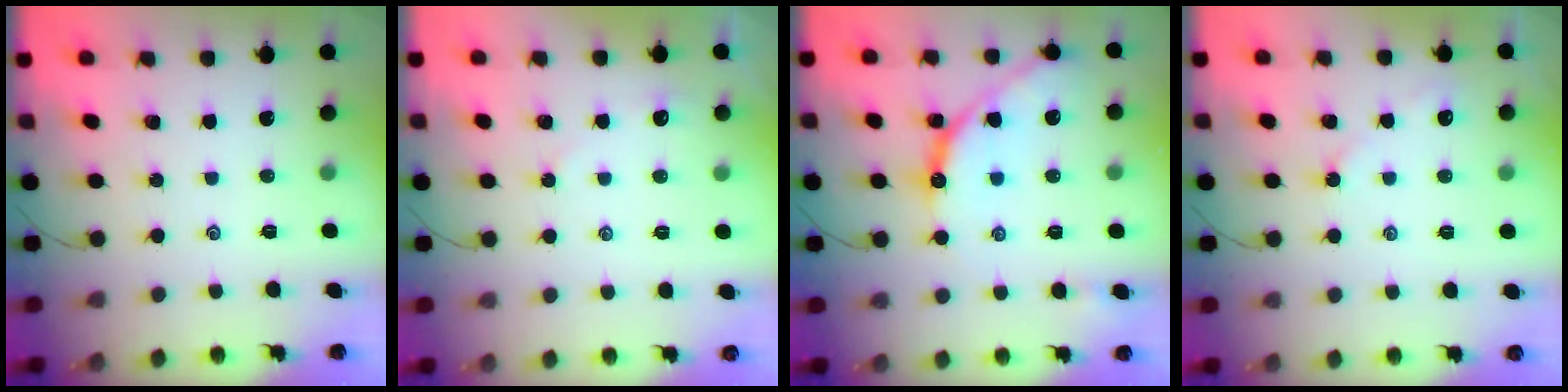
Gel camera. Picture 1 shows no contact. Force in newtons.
{"total": 1.8, "press": 1.8, "slide": 0.4}
{"total": 12.1, "press": 12.1, "slide": 0.8}
{"total": 2.3, "press": 2.3, "slide": 0.3}